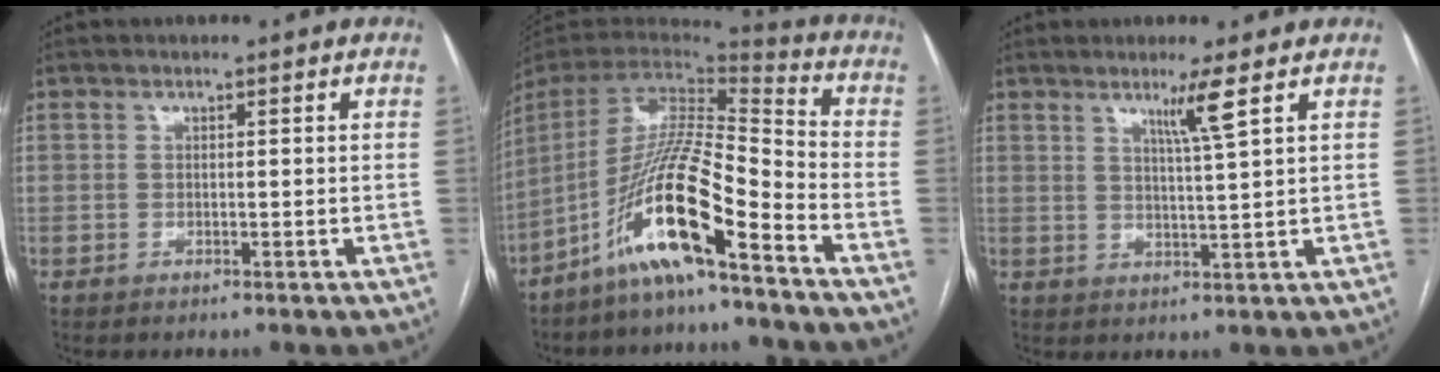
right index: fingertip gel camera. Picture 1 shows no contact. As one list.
[{"total": 15.9, "force": [-9.8, 1.2, 12.5], "torque": [-0.252, -0.003, -0.183]}, {"total": 4.1, "force": [2.3, -1.3, 3.2], "torque": [-0.060, -0.012, 0.046]}]